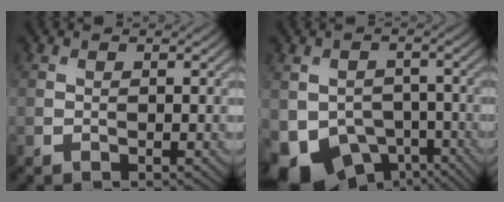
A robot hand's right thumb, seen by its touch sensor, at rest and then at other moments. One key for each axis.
{"total": 9.7, "fx": -4.9, "fy": 6.9, "fz": 4.8, "tx": -0.097, "ty": -0.030, "tz": -0.082}